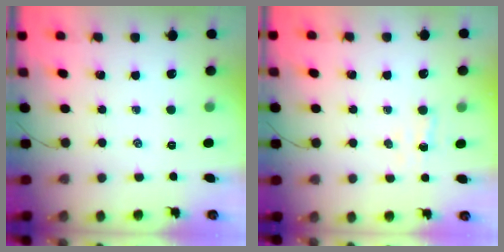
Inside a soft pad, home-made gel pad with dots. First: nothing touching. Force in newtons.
{"total": 2.7, "press": 2.6, "slide": 0.7}